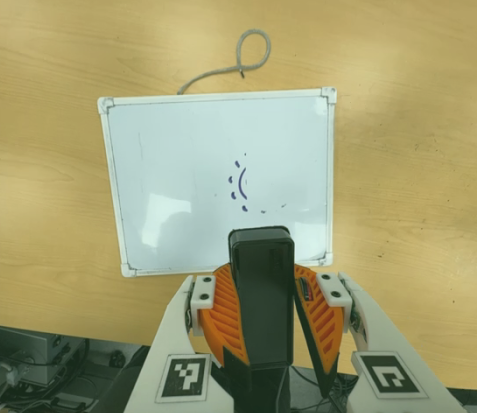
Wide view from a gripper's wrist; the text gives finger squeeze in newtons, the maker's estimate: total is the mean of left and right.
{"total": 11.8, "left": 12.2, "right": 11.4}